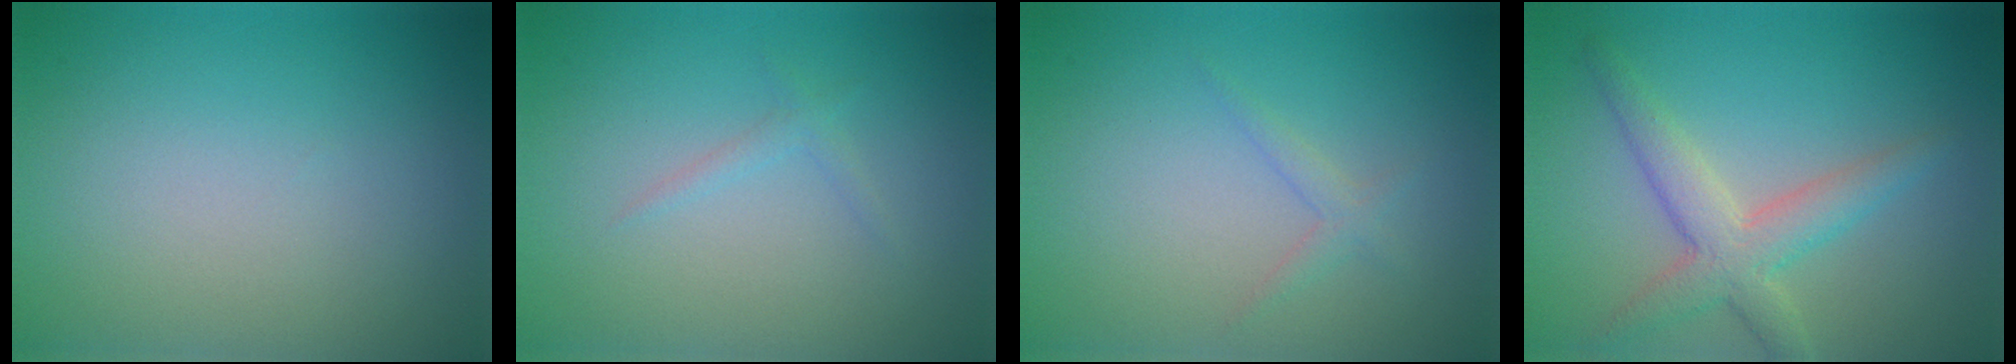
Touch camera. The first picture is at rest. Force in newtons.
{"total": 0.8, "press": 0.8, "slide": 0.0}
{"total": 1.1, "press": 1.1, "slide": 0.1}
{"total": 4.0, "press": 4.0, "slide": 0.3}